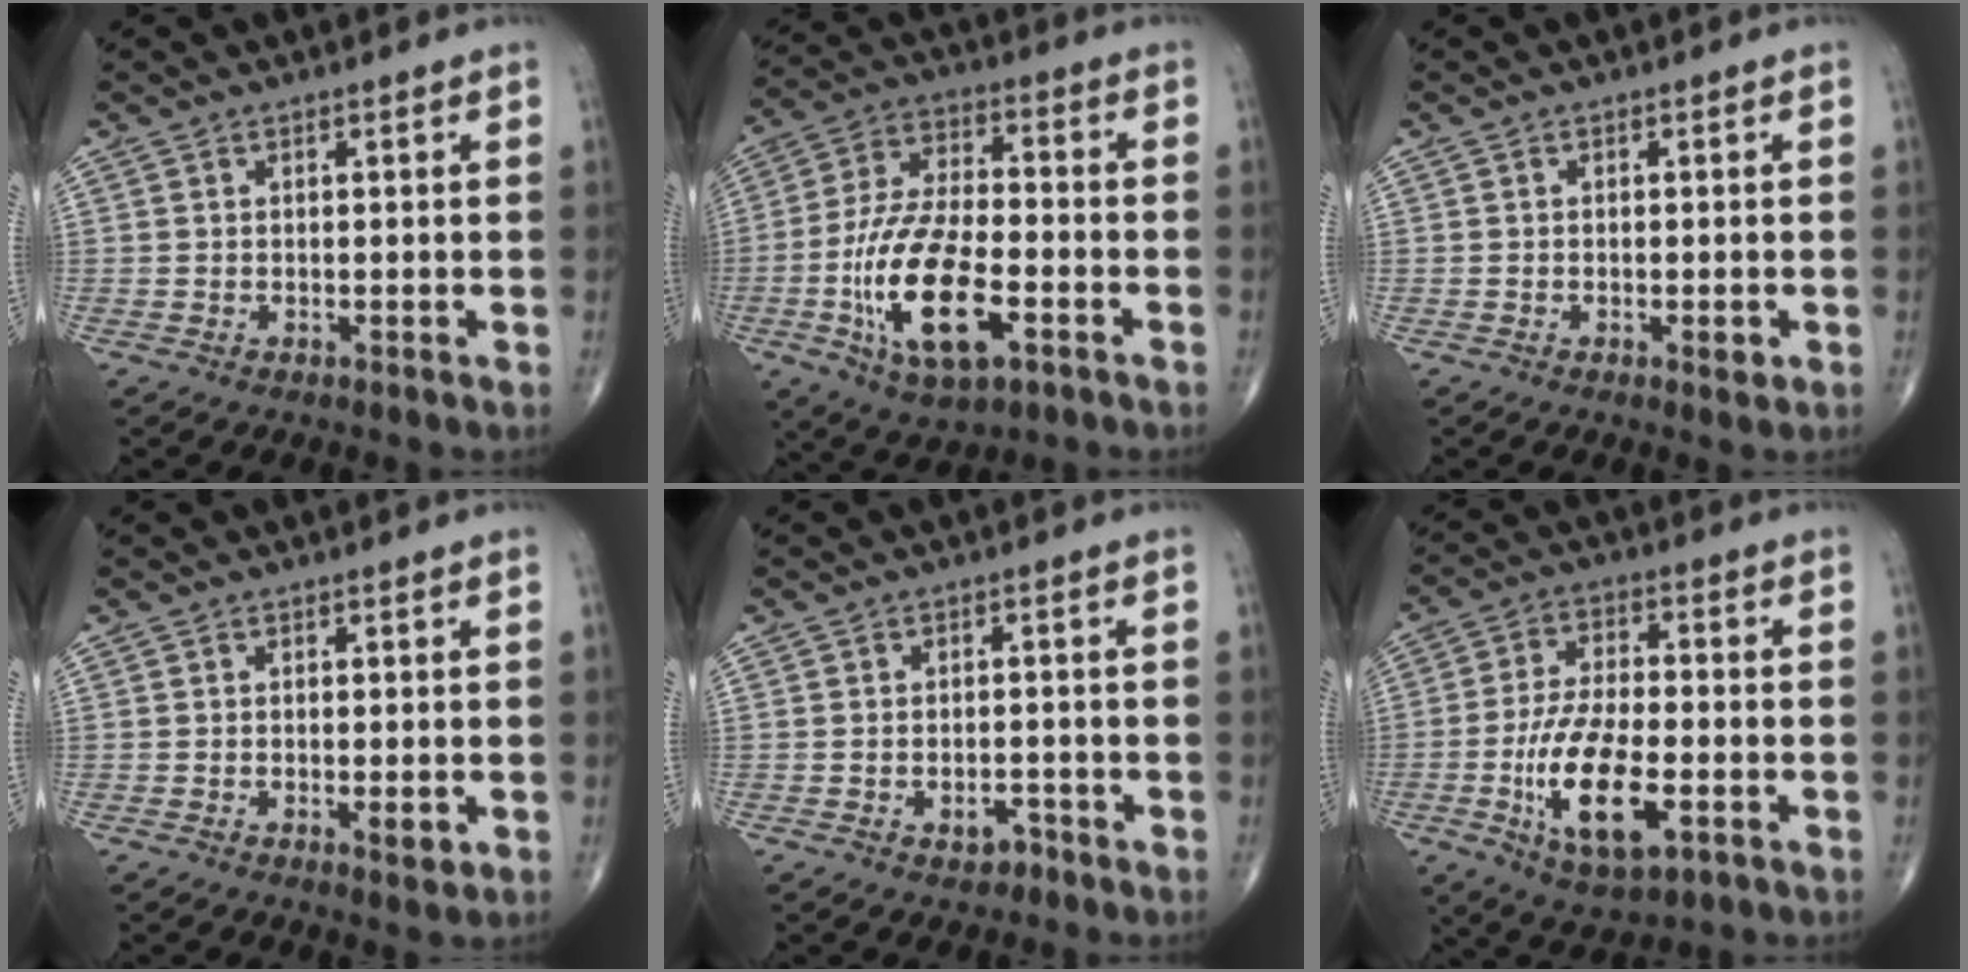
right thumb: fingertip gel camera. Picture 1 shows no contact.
{"total": 18.2, "force": [-6.1, 8.0, 15.2], "torque": [-0.293, 0.022, -0.104]}
{"total": 1.6, "force": [-0.5, 0.6, 1.3], "torque": [-0.020, -0.002, -0.008]}
{"total": 2.3, "force": [-0.7, 0.8, 2.1], "torque": [-0.031, -0.004, -0.008]}
{"total": 2.8, "force": [-1.7, 1.7, 1.5], "torque": [-0.015, 0.014, -0.021]}
{"total": 15.2, "force": [-4.7, 6.4, 13.0], "torque": [-0.240, 0.009, -0.078]}